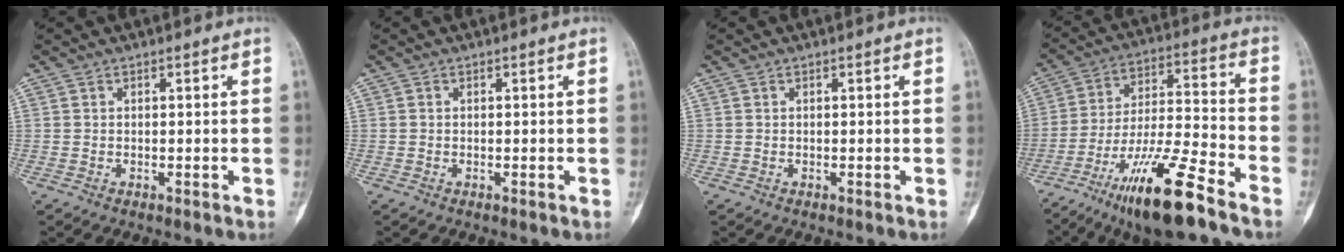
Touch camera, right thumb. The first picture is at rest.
{"total": 0.0}
{"total": 0.0}
{"total": 17.8, "force": [-11.7, 2.7, 13.1], "torque": [-0.253, 0.053, -0.208]}